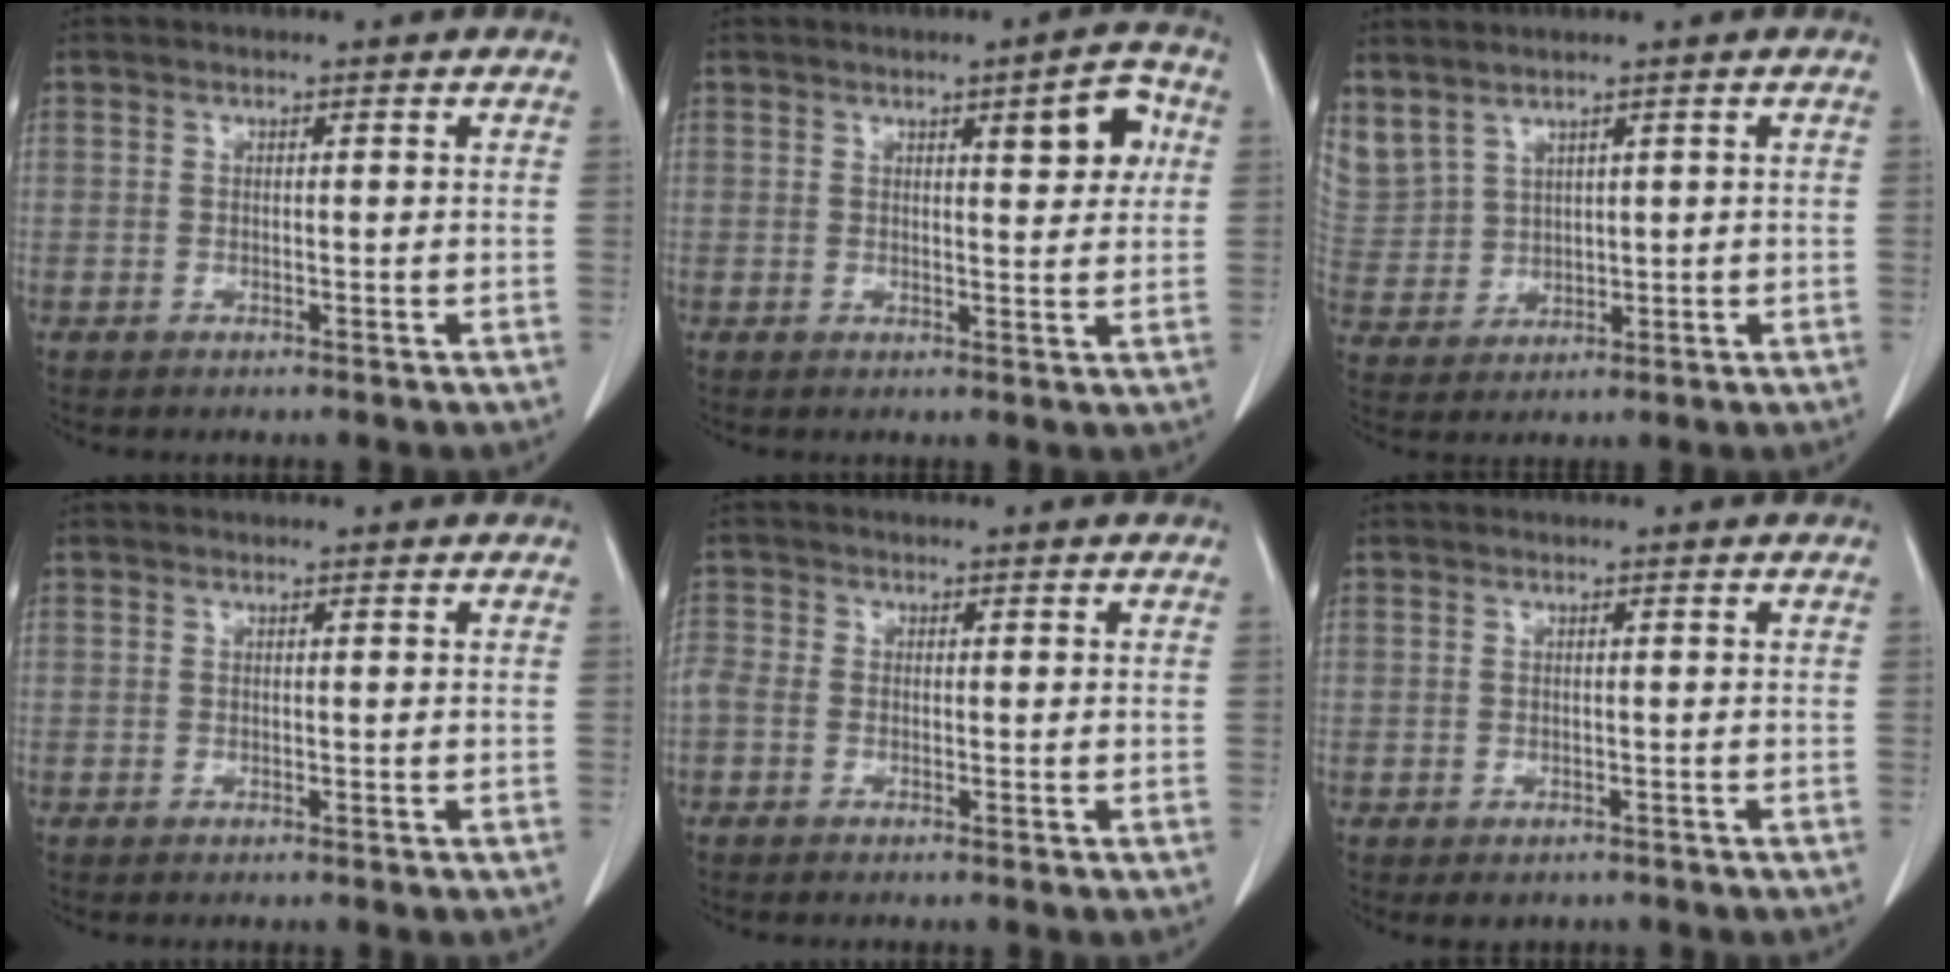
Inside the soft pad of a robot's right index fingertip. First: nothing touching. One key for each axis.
{"total": 5.6, "fx": 2.0, "fy": 1.3, "fz": 5.0, "tx": -0.065, "ty": 0.006, "tz": 0.024}
{"total": 10.3, "fx": 6.3, "fy": 7.2, "fz": 4.0, "tx": -0.134, "ty": 0.017, "tz": 0.156}
{"total": 0.0}
{"total": 2.1, "fx": -0.7, "fy": 1.4, "fz": 1.4, "tx": -0.045, "ty": 0.009, "tz": -0.015}
{"total": 2.1, "fx": -1.4, "fy": 1.5, "fz": 0.5, "tx": -0.004, "ty": 0.001, "tz": -0.014}